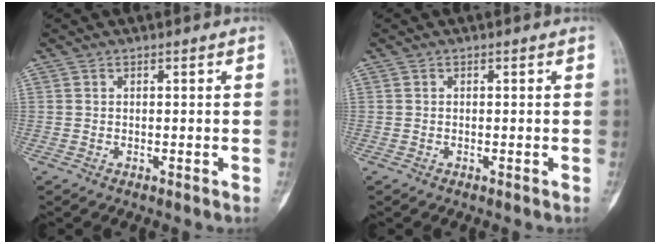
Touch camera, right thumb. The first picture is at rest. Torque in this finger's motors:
{"motor_torque": [-0.01, -0.01, 0.10, -0.07, 0.00]}